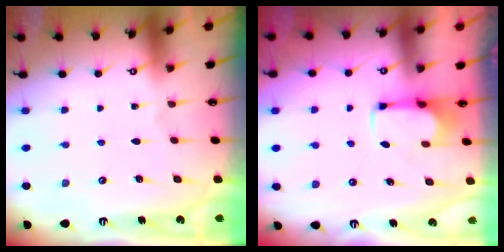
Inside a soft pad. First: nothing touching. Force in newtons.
{"total": 2.6, "press": 2.5, "slide": 0.8}